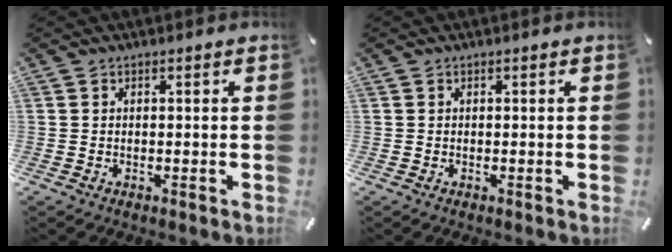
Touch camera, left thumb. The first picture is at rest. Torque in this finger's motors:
{"motor_torque": [0.00, 0.01, 0.00, 0.00, 0.00]}